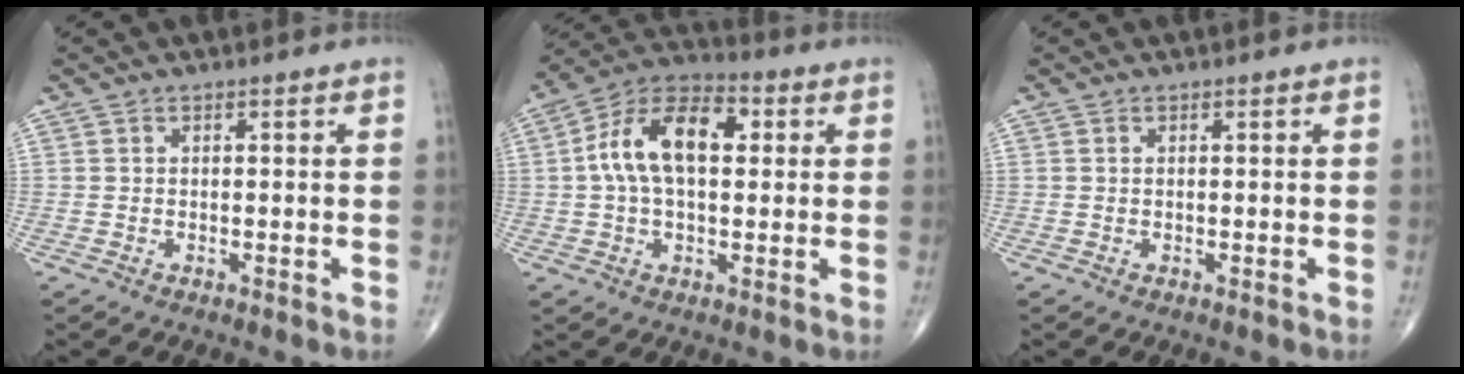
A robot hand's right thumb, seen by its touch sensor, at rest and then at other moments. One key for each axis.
{"total": 14.3, "fx": 2.2, "fy": 8.1, "fz": 11.6, "tx": -0.204, "ty": 0.031, "tz": 0.031}
{"total": 0.0}